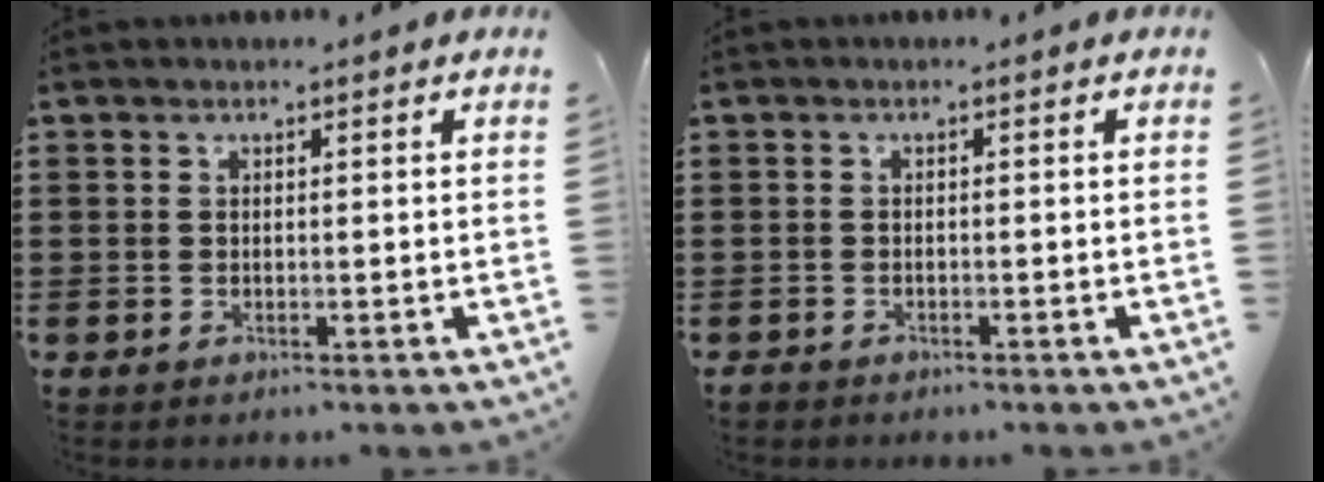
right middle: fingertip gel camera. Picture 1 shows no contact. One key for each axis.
{"total": 0.7, "fx": -0.7, "fy": 0.3, "fz": 0.1, "tx": -0.003, "ty": 0.000, "tz": -0.014}